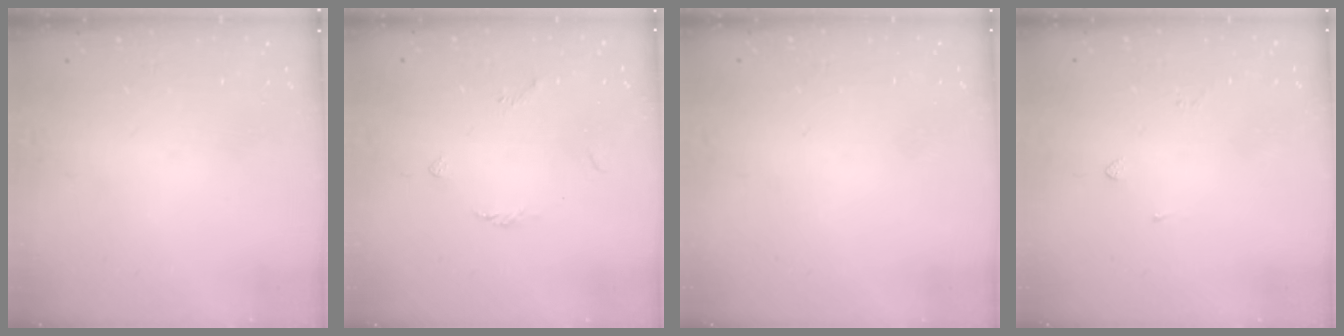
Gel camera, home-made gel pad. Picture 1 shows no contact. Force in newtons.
{"total": 2.1, "press": 2.0, "slide": 0.6}
{"total": 2.1, "press": 2.1, "slide": 0.2}
{"total": 1.9, "press": 1.8, "slide": 0.6}